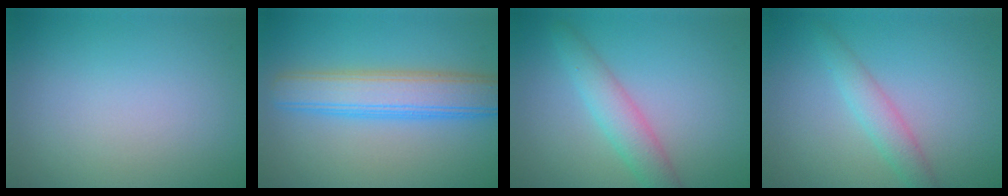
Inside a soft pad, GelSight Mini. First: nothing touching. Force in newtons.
{"total": 5.8, "press": 5.8, "slide": 0.1}
{"total": 3.3, "press": 3.3, "slide": 0.1}
{"total": 2.3, "press": 2.3, "slide": 0.1}